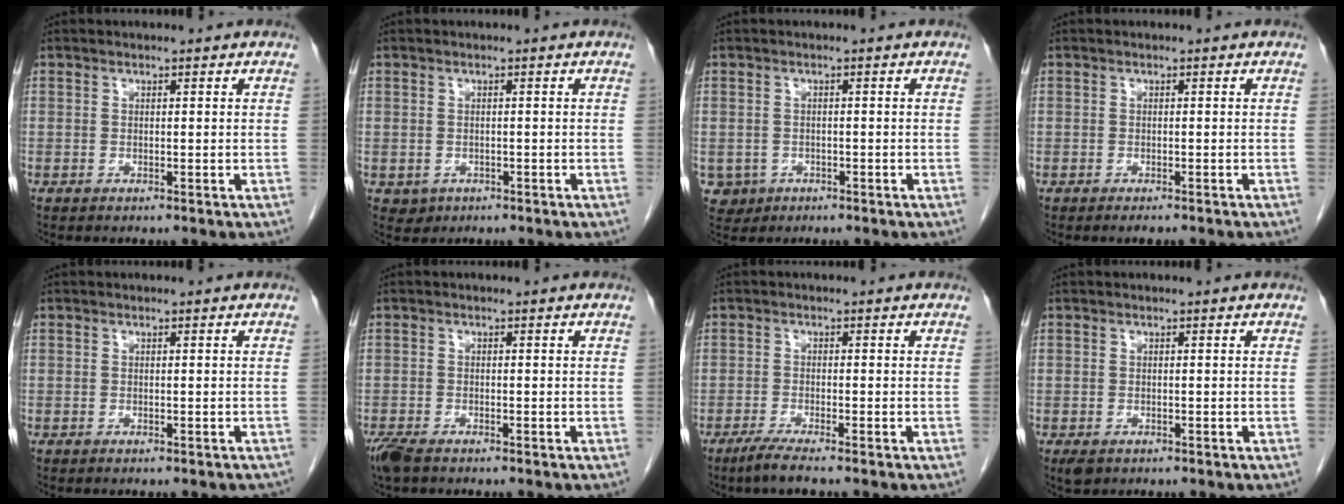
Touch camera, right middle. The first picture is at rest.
{"total": 1.7, "force": [-0.7, 1.5, 0.4], "torque": [-0.005, 0.004, -0.004]}
{"total": 3.5, "force": [-1.6, 3.1, 0.4], "torque": [-0.004, 0.005, -0.023]}
{"total": 1.7, "force": [-1.4, 0.2, 1.0], "torque": [-0.012, -0.003, -0.016]}
{"total": 2.9, "force": [-2.5, 0.9, 1.1], "torque": [-0.010, -0.005, -0.029]}
{"total": 3.8, "force": [-2.8, 1.3, 2.2], "torque": [-0.053, -0.012, -0.053]}
{"total": 3.1, "force": [-2.4, -0.3, 2.0], "torque": [-0.047, -0.008, -0.049]}
{"total": 1.7, "force": [-1.0, 1.1, 1.0], "torque": [-0.017, -0.002, -0.008]}